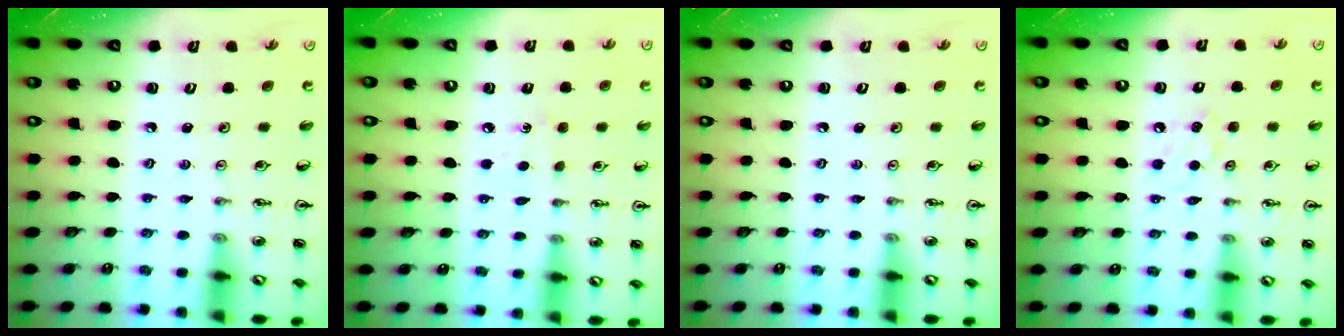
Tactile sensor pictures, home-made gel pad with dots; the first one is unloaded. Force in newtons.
{"total": 6.5, "press": 6.4, "slide": 0.8}
{"total": 0.0}
{"total": 4.9, "press": 4.8, "slide": 0.8}